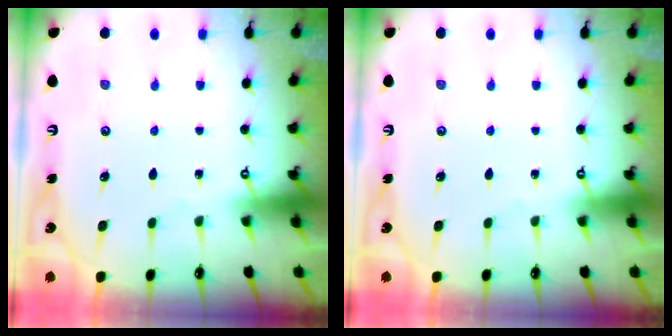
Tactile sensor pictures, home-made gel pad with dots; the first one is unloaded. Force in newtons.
{"total": 0.0}